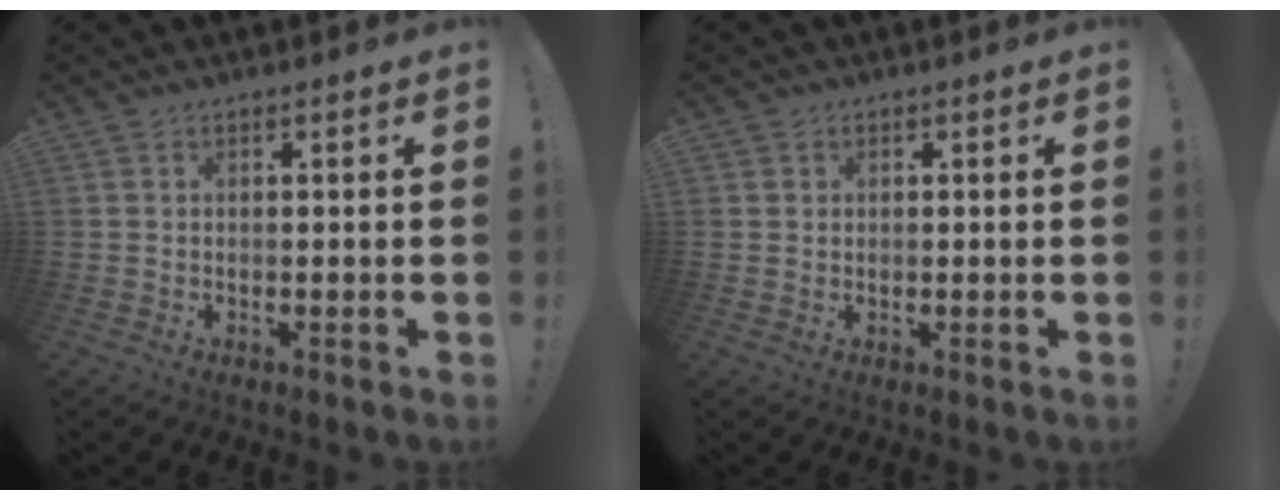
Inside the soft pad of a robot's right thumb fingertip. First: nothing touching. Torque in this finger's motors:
{"motor_torque": [-0.05, -0.15, -0.09, 0.06, 0.00]}